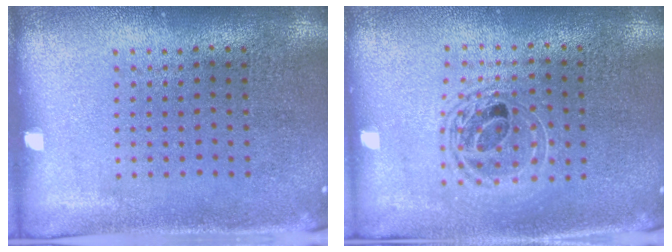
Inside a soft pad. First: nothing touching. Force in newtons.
{"total": 1.7, "press": 1.4, "slide": 0.9}